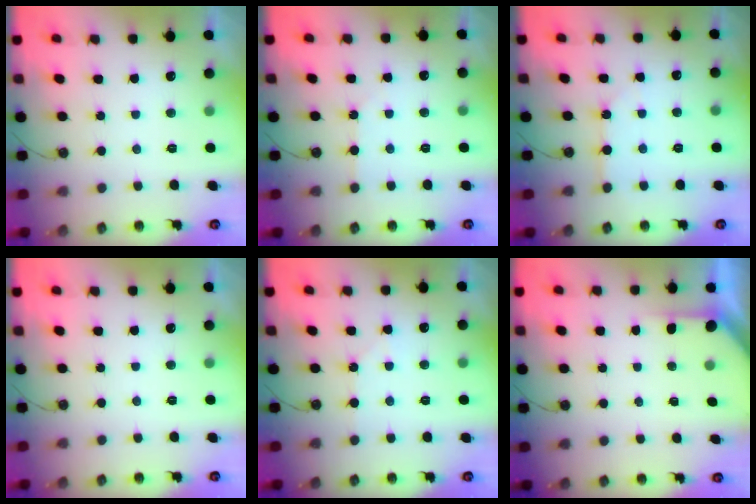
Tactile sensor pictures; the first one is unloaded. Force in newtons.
{"total": 4.2, "press": 4.2, "slide": 0.6}
{"total": 4.0, "press": 3.9, "slide": 0.3}
{"total": 0.0}
{"total": 4.2, "press": 4.1, "slide": 0.6}
{"total": 2.3, "press": 2.3, "slide": 0.3}